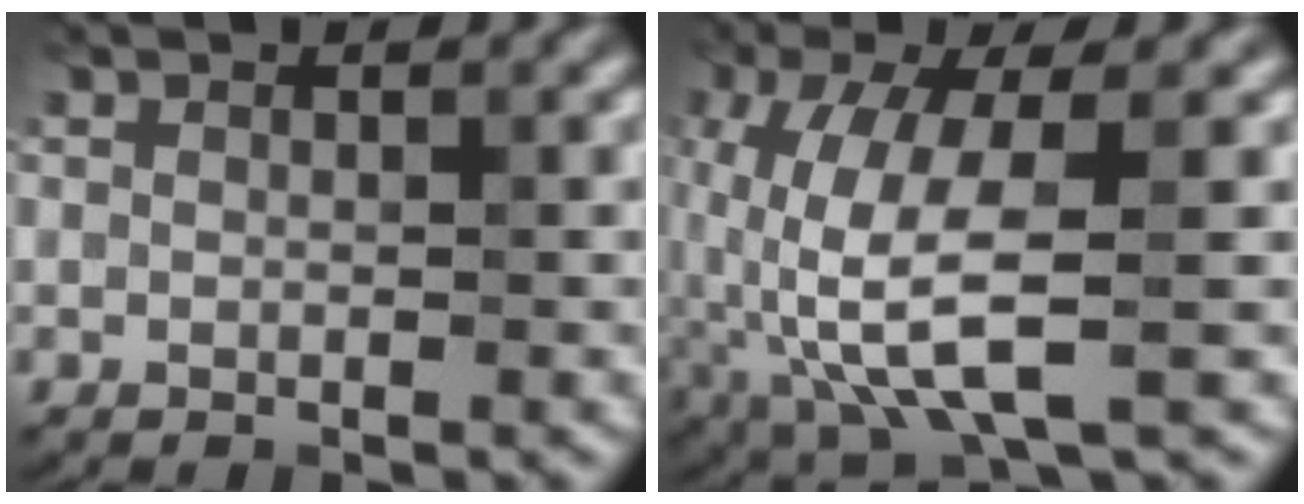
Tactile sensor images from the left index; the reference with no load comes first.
{"total": 8.0, "force": [-1.7, 2.6, 7.4], "torque": [-0.172, -0.004, -0.034]}